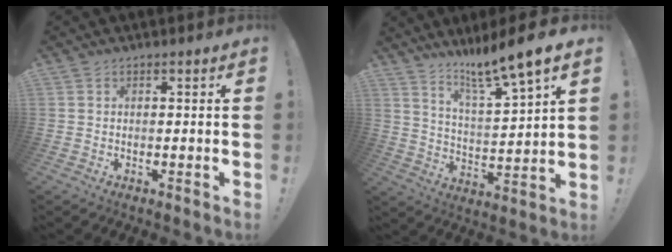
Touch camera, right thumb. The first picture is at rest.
{"total": 11.6, "force": [9.5, -0.3, 6.6], "torque": [-0.122, -0.075, 0.151]}